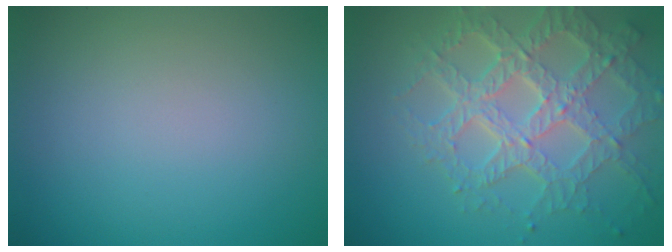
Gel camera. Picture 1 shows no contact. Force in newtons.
{"total": 7.2, "press": 5.2, "slide": 5.0}